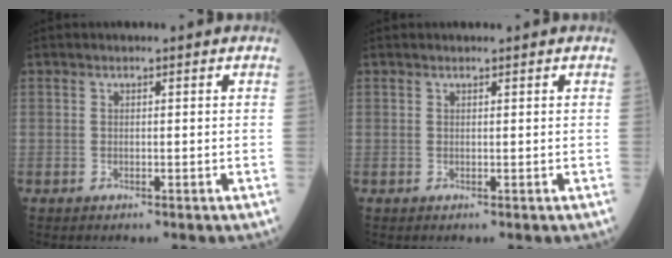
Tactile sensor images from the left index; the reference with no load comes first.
{"total": 0.9, "force": [0.8, 0.1, 0.3], "torque": [-0.002, 0.009, 0.015]}